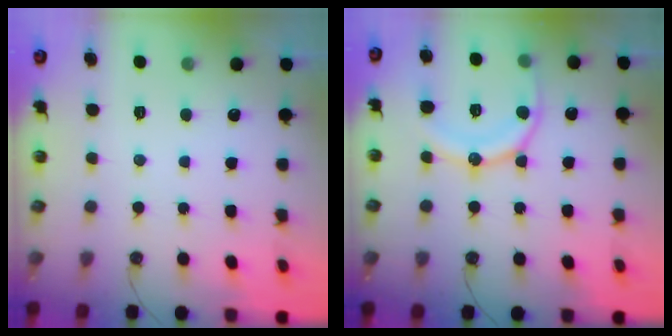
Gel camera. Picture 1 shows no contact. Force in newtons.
{"total": 14.2, "press": 14.1, "slide": 1.5}